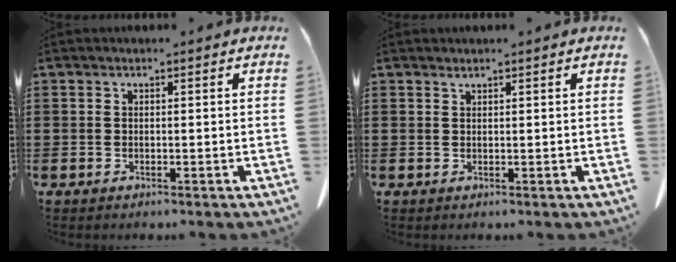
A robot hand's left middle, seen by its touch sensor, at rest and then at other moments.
{"total": 0.7, "force": [0.7, -0.1, 0.2], "torque": [-0.007, -0.004, 0.015]}